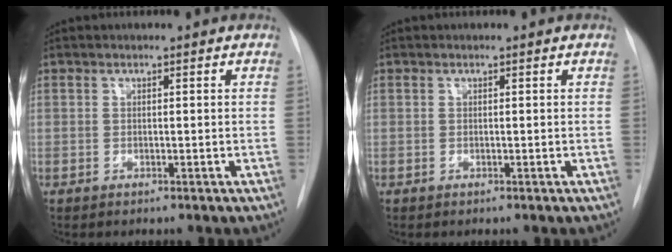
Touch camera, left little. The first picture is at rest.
{"total": 0.0}